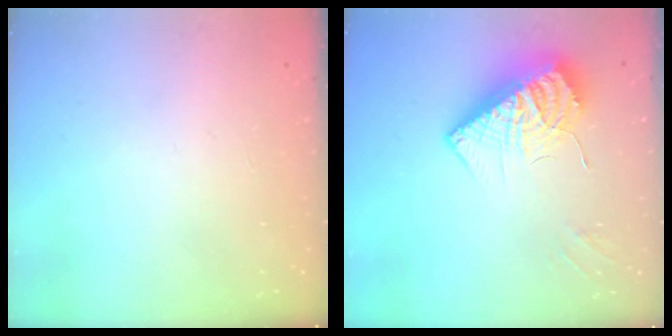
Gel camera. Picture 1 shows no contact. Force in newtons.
{"total": 14.0, "press": 13.9, "slide": 1.2}